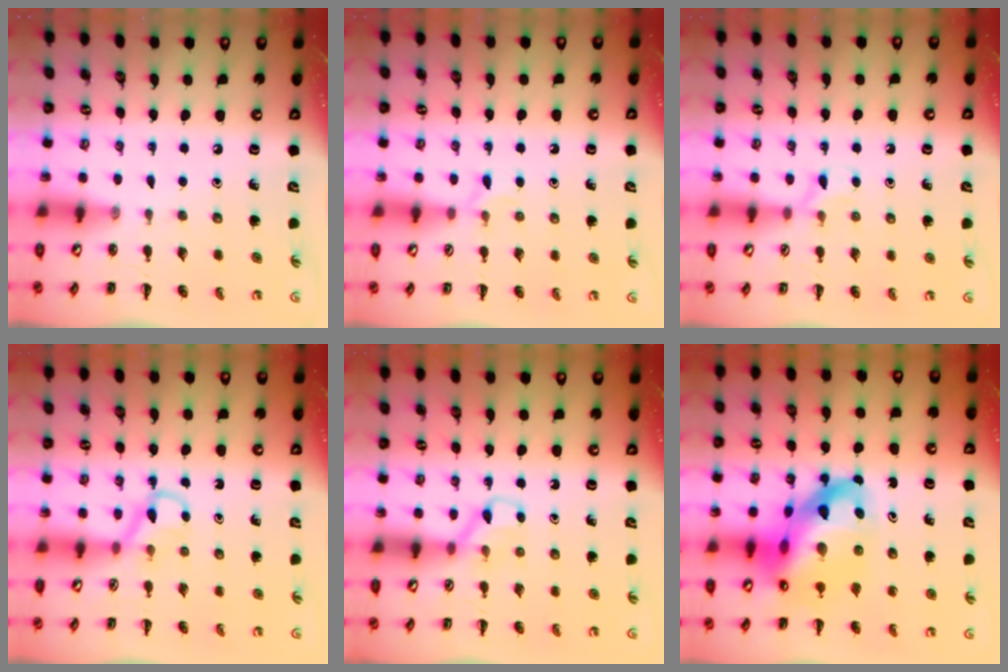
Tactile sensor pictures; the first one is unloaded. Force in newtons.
{"total": 4.7, "press": 4.5, "slide": 1.4}
{"total": 4.5, "press": 4.2, "slide": 1.6}
{"total": 3.3, "press": 3.1, "slide": 1.1}
{"total": 4.3, "press": 4.0, "slide": 1.5}
{"total": 18.7, "press": 18.0, "slide": 4.9}